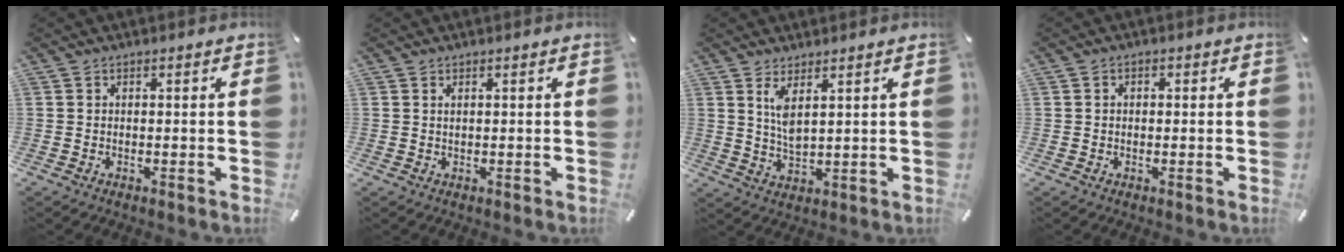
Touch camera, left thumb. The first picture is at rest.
{"total": 0.7, "force": [0.2, 0.2, 0.6], "torque": [-0.012, -0.001, 0.004]}
{"total": 5.3, "force": [2.9, 1.7, 4.1], "torque": [-0.089, -0.016, 0.048]}
{"total": 1.2, "force": [-0.1, 1.1, 0.5], "torque": [-0.010, 0.006, -0.005]}